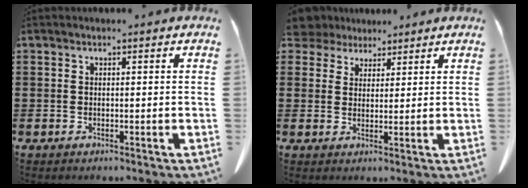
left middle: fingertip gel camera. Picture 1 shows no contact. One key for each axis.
{"total": 3.8, "fx": 3.1, "fy": 2.1, "fz": 0.5, "tx": -0.029, "ty": 0.001, "tz": 0.059}